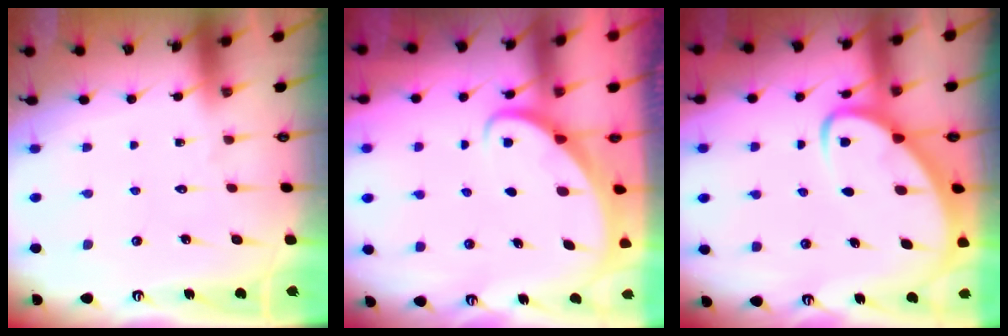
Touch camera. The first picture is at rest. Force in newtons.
{"total": 2.2, "press": 2.2, "slide": 0.2}
{"total": 6.0, "press": 6.0, "slide": 0.6}